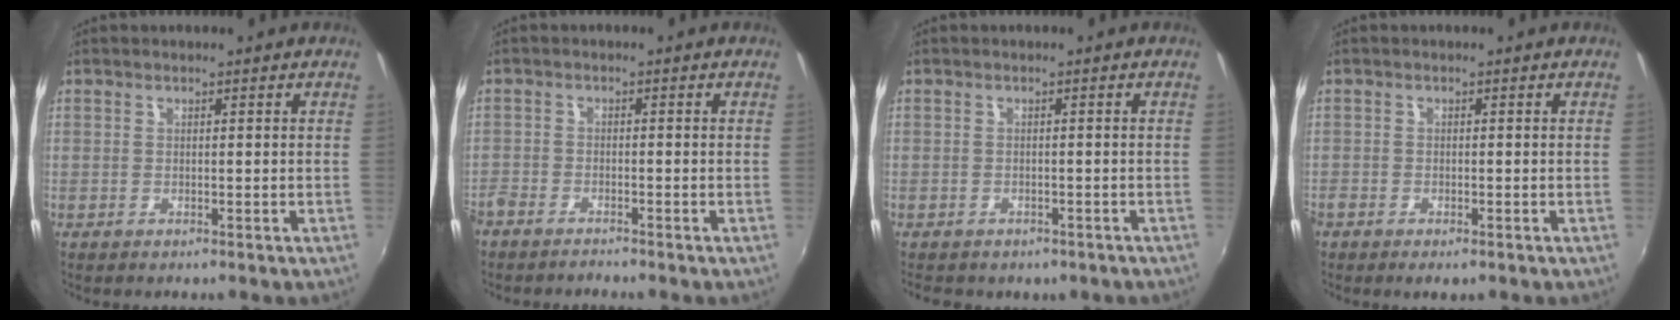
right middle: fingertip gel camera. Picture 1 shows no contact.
{"total": 4.0, "force": [-3.7, 1.0, 1.1], "torque": [-0.038, -0.014, -0.071]}
{"total": 4.6, "force": [-3.3, 2.6, 1.9], "torque": [-0.042, -0.018, -0.039]}
{"total": 2.4, "force": [-1.8, 1.0, 1.2], "torque": [-0.031, -0.011, -0.033]}